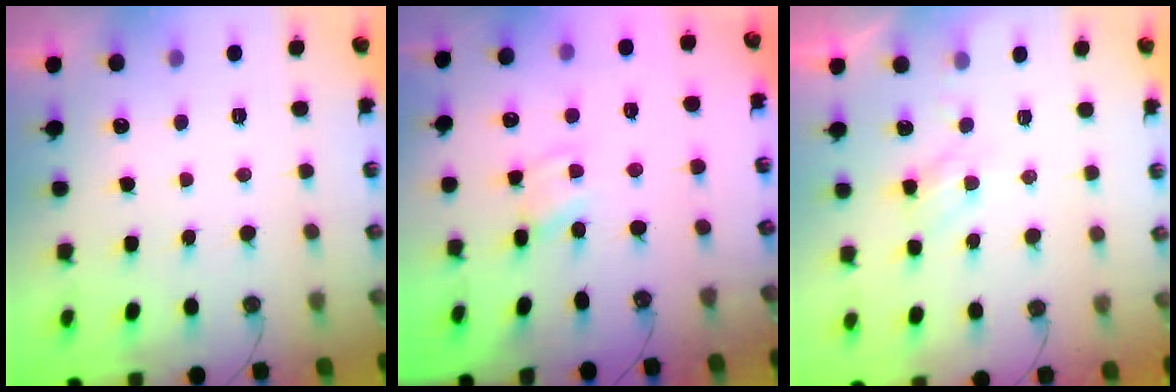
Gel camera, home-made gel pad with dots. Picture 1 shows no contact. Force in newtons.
{"total": 1.5, "press": 1.5, "slide": 0.0}
{"total": 3.8, "press": 3.7, "slide": 0.6}